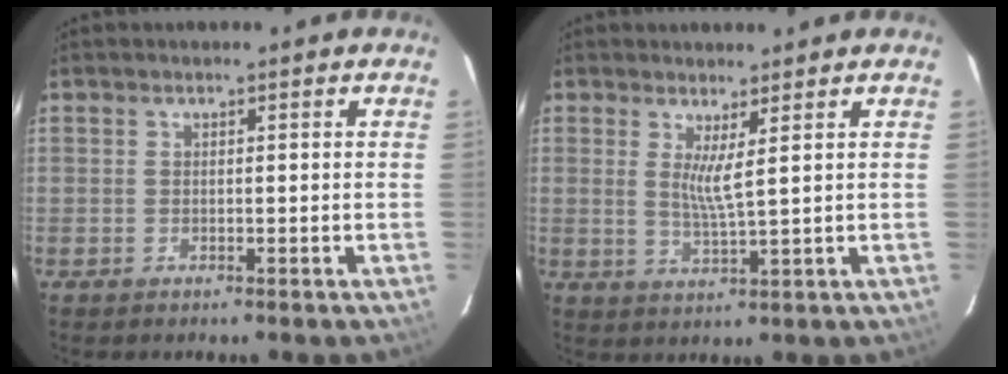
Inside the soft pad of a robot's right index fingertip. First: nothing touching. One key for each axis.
{"total": 3.6, "fx": 1.7, "fy": -0.5, "fz": 3.2, "tx": -0.061, "ty": -0.014, "tz": 0.027}